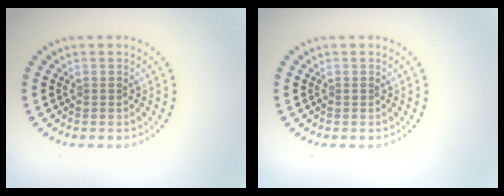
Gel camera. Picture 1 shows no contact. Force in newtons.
{"total": 0.0}